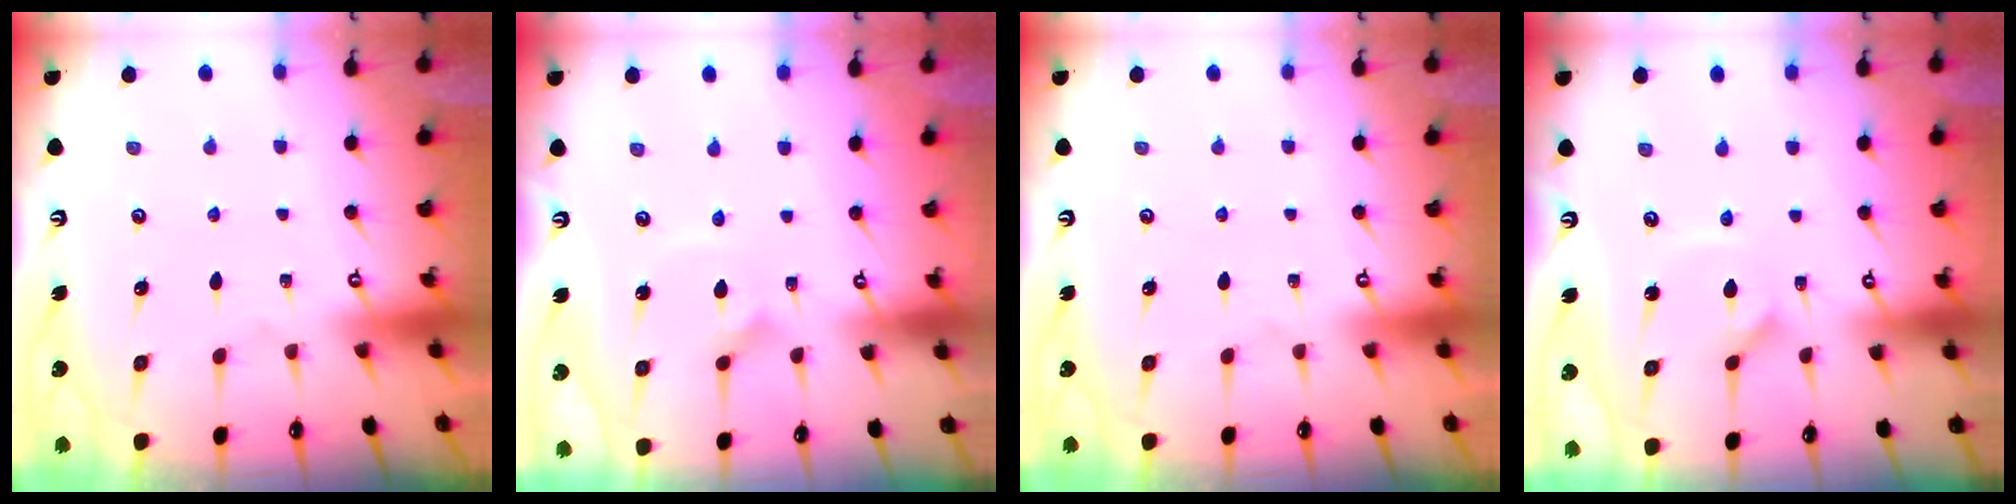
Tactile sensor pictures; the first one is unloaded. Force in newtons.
{"total": 2.7, "press": 2.7, "slide": 0.1}
{"total": 0.0}
{"total": 3.4, "press": 3.4, "slide": 0.3}